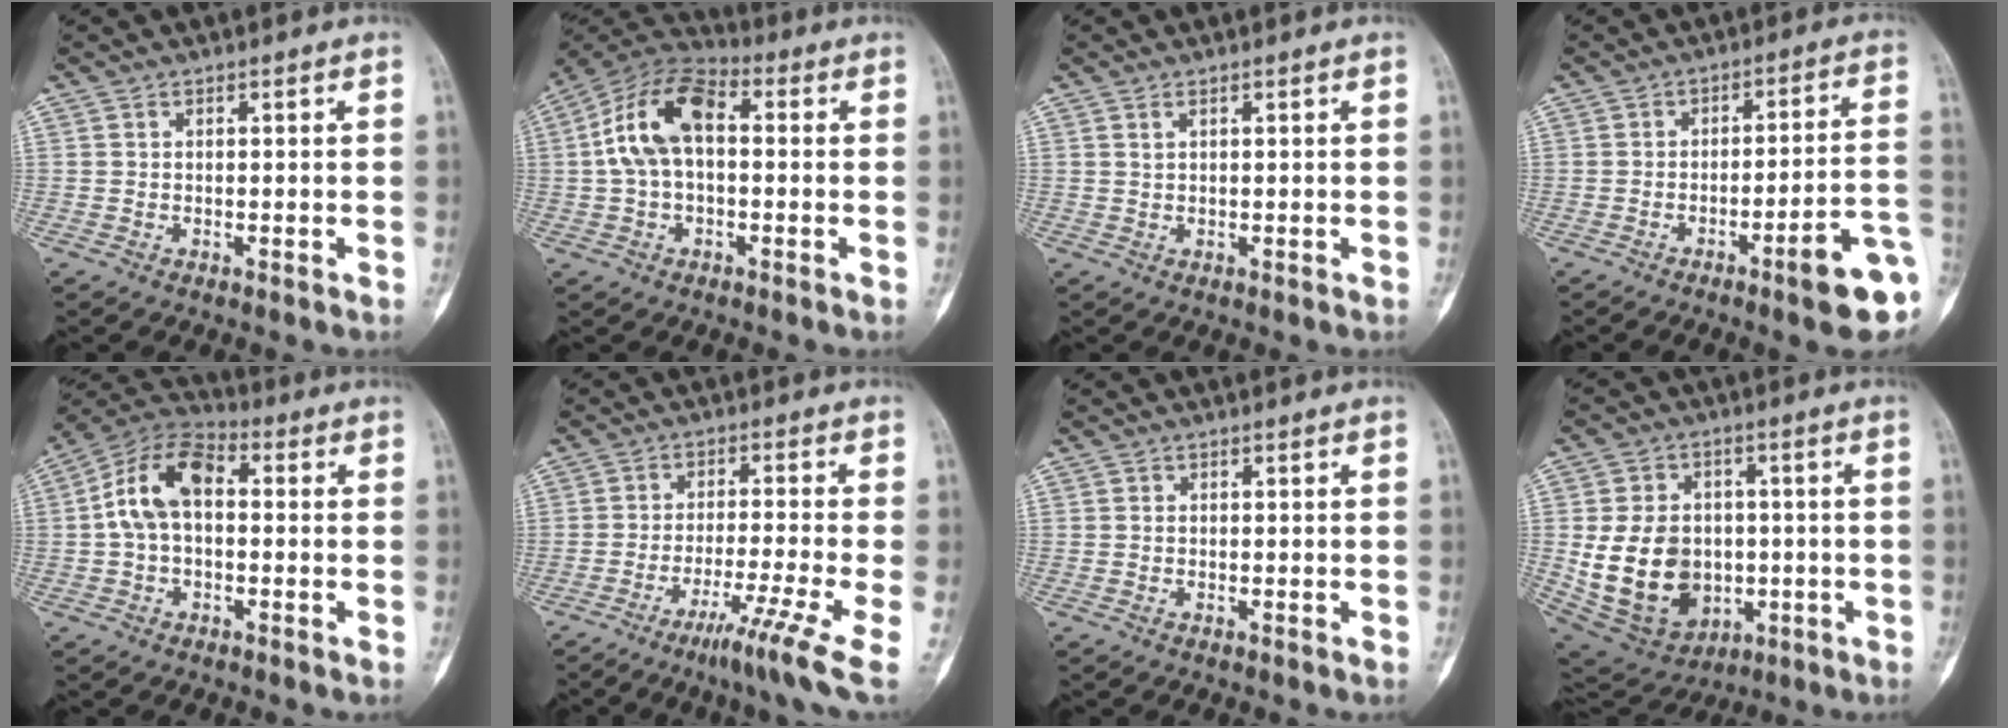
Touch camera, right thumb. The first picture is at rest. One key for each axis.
{"total": 13.0, "fx": 1.3, "fy": 7.4, "fz": 10.7, "tx": -0.202, "ty": 0.040, "tz": 0.011}
{"total": 0.5, "fx": 0.3, "fy": 0.1, "fz": 0.4, "tx": -0.011, "ty": 0.005, "tz": 0.006}
{"total": 11.7, "fx": -5.0, "fy": 1.8, "fz": 10.4, "tx": -0.121, "ty": 0.029, "tz": -0.066}
{"total": 11.6, "fx": 0.8, "fy": 7.0, "fz": 9.2, "tx": -0.166, "ty": 0.036, "tz": 0.002}
{"total": 9.6, "fx": -4.9, "fy": -0.2, "fz": 8.3, "tx": -0.147, "ty": 0.006, "tz": -0.082}
{"total": 0.0}
{"total": 17.3, "fx": -1.7, "fy": 13.4, "fz": 10.9, "tx": -0.168, "ty": 0.006, "tz": 0.001}